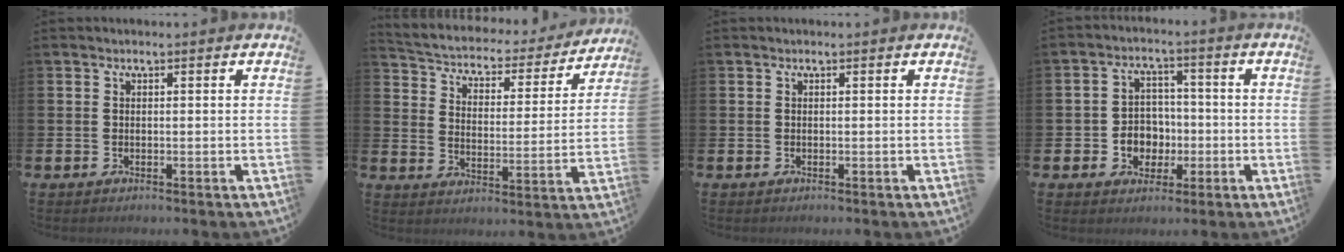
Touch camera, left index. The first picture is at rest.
{"total": 4.2, "force": [3.6, 1.7, 1.1], "torque": [-0.048, -0.033, 0.052]}
{"total": 0.0}
{"total": 4.6, "force": [-0.8, 4.3, 1.4], "torque": [-0.030, 0.003, -0.021]}